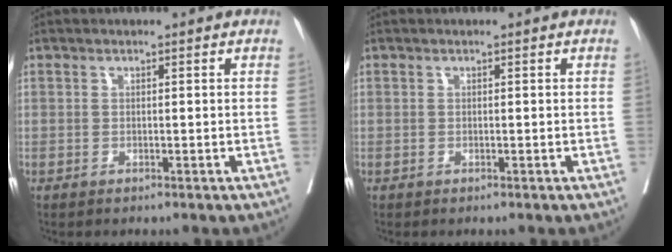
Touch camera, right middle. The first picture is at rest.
{"total": 0.0}